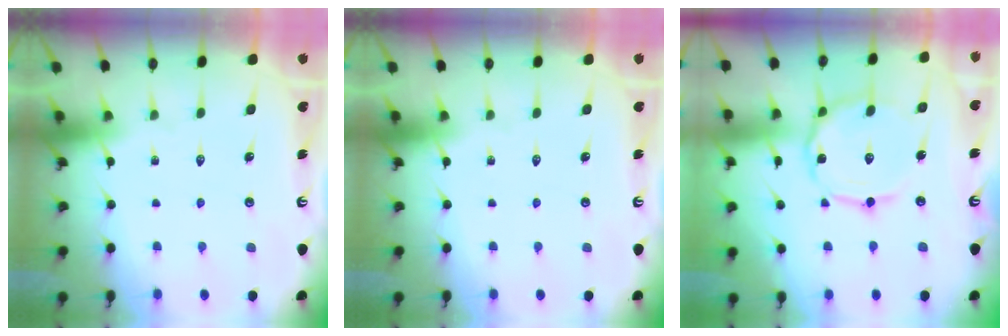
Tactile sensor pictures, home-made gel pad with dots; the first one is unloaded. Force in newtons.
{"total": 0.0}
{"total": 7.1, "press": 7.0, "slide": 0.3}